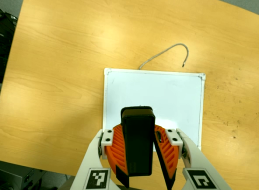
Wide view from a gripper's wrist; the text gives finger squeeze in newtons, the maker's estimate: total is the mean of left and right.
{"total": 9.5, "left": 9.7, "right": 9.3}